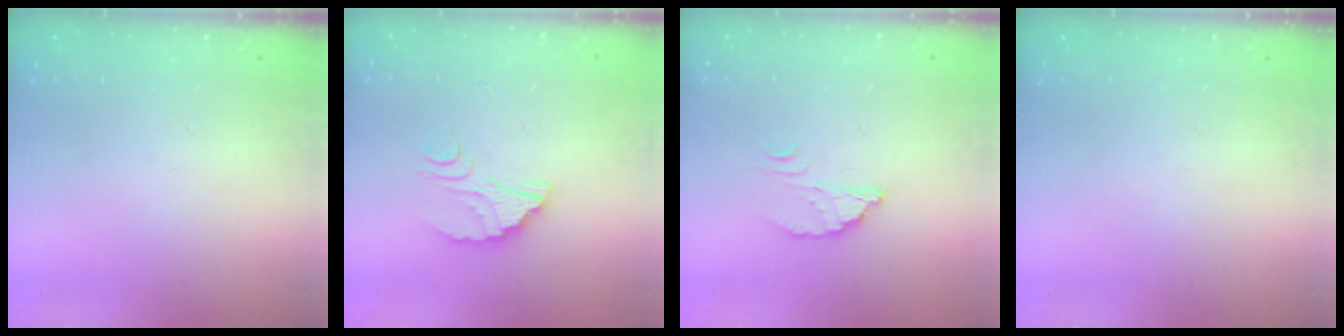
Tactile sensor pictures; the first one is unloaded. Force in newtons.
{"total": 5.1, "press": 5.1, "slide": 0.4}
{"total": 2.8, "press": 2.8, "slide": 0.2}
{"total": 0.0}